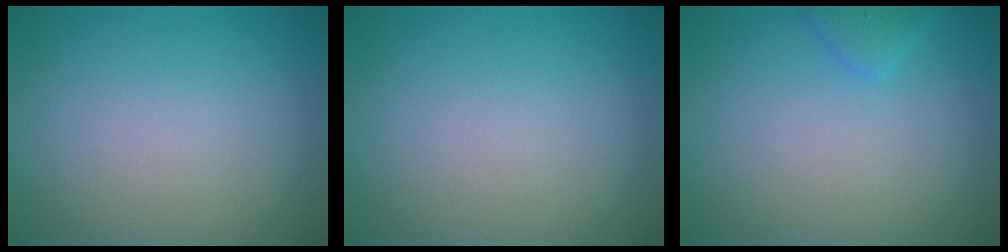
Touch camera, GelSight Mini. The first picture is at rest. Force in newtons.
{"total": 0.0}
{"total": 1.2, "press": 1.2, "slide": 0.1}